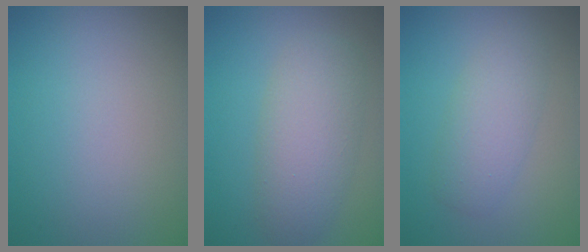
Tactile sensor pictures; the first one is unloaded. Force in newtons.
{"total": 4.9, "press": 4.9, "slide": 0.1}
{"total": 3.0, "press": 3.0, "slide": 0.1}